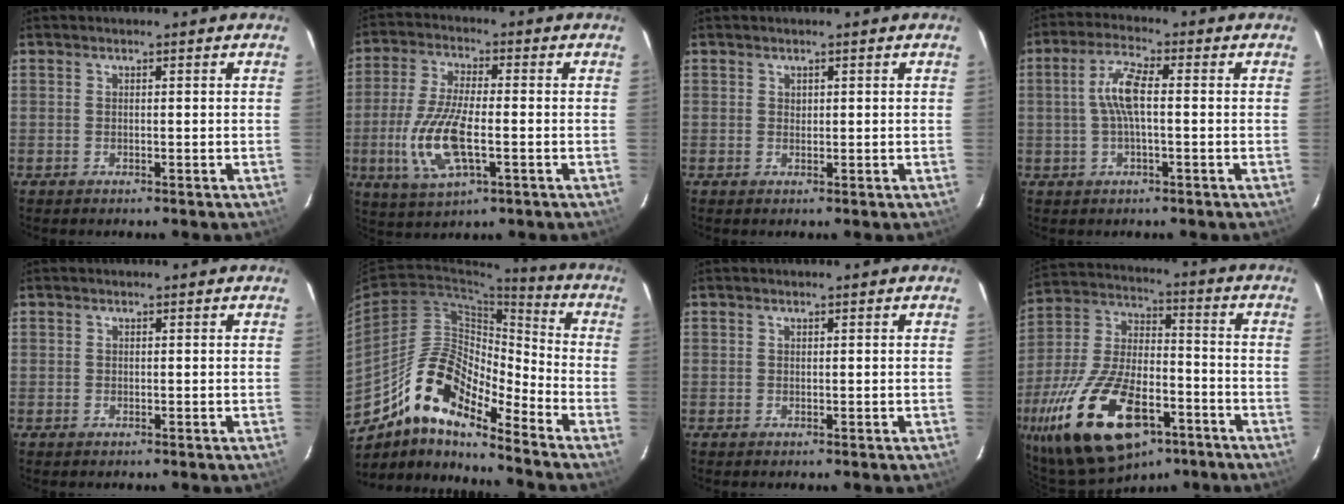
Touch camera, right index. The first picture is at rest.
{"total": 12.6, "force": [-3.0, 4.4, 11.5], "torque": [-0.248, -0.009, -0.056]}
{"total": 0.5, "force": [0.3, 0.4, 0.1], "torque": [-0.001, 0.002, 0.006]}
{"total": 6.5, "force": [0.0, 1.6, 6.3], "torque": [-0.130, 0.012, -0.001]}
{"total": 0.6, "force": [-0.1, 0.5, -0.2], "torque": [0.006, -0.001, -0.002]}
{"total": 15.5, "force": [-11.1, 4.2, 9.9], "torque": [-0.169, 0.003, -0.217]}
{"total": 0.0}
{"total": 23.9, "force": [-13.4, 11.2, 16.2], "torque": [-0.331, -0.021, -0.221]}